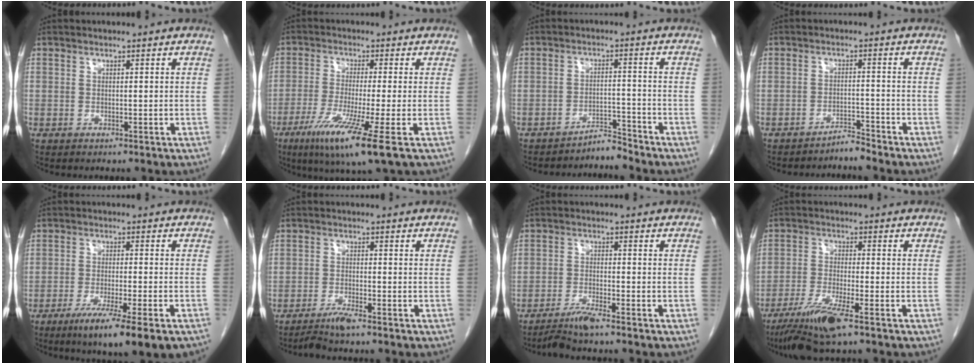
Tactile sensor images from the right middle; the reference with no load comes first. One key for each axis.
{"total": 10.7, "fx": -5.4, "fy": -0.9, "fz": 9.2, "tx": -0.174, "ty": -0.039, "tz": -0.094}
{"total": 3.1, "fx": -3.0, "fy": -0.3, "fz": -0.4, "tx": 0.019, "ty": -0.005, "tz": -0.049}
{"total": 2.3, "fx": -2.3, "fy": -0.4, "fz": -0.1, "tx": 0.013, "ty": -0.008, "tz": -0.038}
{"total": 11.3, "fx": -7.3, "fy": 0.0, "fz": 8.6, "tx": -0.129, "ty": -0.029, "tz": -0.107}
{"total": 3.1, "fx": -2.6, "fy": -0.4, "fz": 1.6, "tx": -0.034, "ty": -0.008, "tz": -0.053}
{"total": 3.9, "fx": -3.3, "fy": -0.5, "fz": 2.0, "tx": -0.040, "ty": -0.013, "tz": -0.066}
{"total": 8.2, "fx": -5.4, "fy": 0.2, "fz": 6.2, "tx": -0.123, "ty": -0.025, "tz": -0.102}